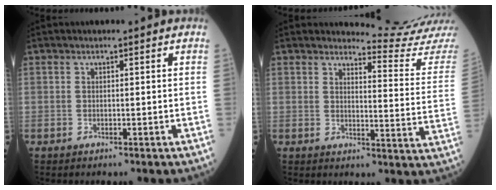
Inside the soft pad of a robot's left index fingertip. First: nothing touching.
{"total": 11.5, "force": [11.2, -2.6, 0.1], "torque": [-0.008, -0.132, 0.122]}